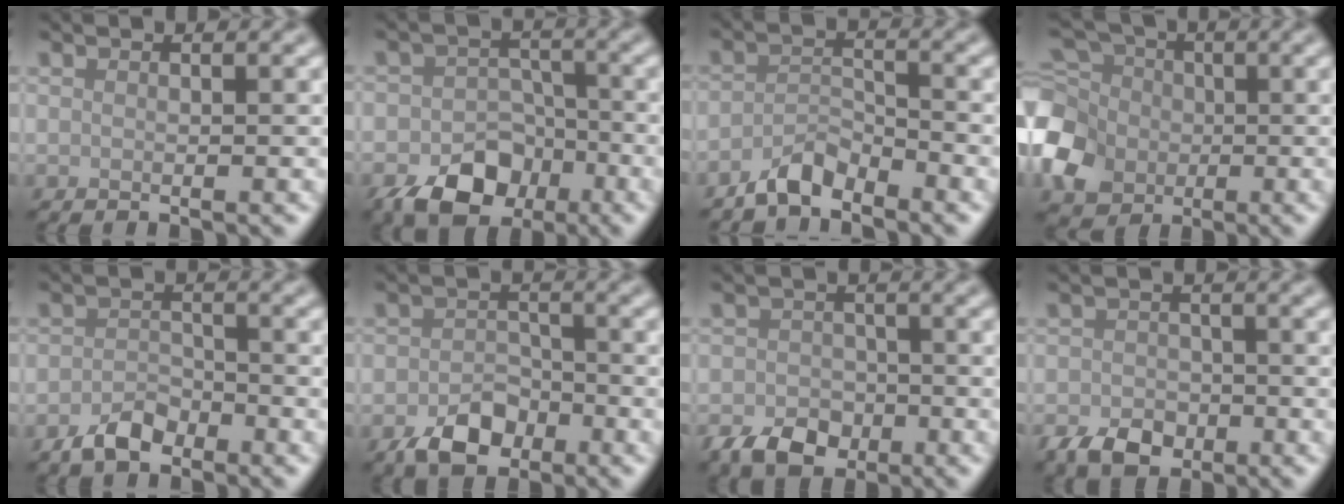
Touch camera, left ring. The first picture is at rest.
{"total": 6.6, "force": [-3.7, 4.5, 3.0], "torque": [-0.043, -0.008, -0.062]}
{"total": 2.7, "force": [-2.4, 0.8, 1.0], "torque": [-0.020, 0.008, -0.050]}
{"total": 8.0, "force": [-1.6, 6.5, 4.5], "torque": [-0.121, 0.004, -0.047]}
{"total": 2.9, "force": [-2.0, 1.6, 1.3], "torque": [-0.021, 0.005, -0.042]}
{"total": 4.1, "force": [-2.4, 2.6, 2.0], "torque": [-0.028, -0.002, -0.049]}
{"total": 3.9, "force": [-2.2, 2.7, 1.7], "torque": [-0.030, -0.005, -0.045]}
{"total": 3.5, "force": [-2.0, 2.4, 1.5], "torque": [-0.025, -0.005, -0.042]}